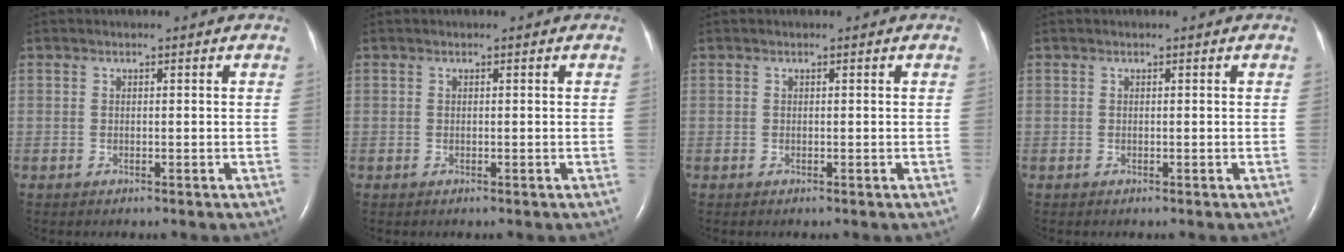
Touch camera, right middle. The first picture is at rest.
{"total": 0.0}
{"total": 0.0}
{"total": 0.0}